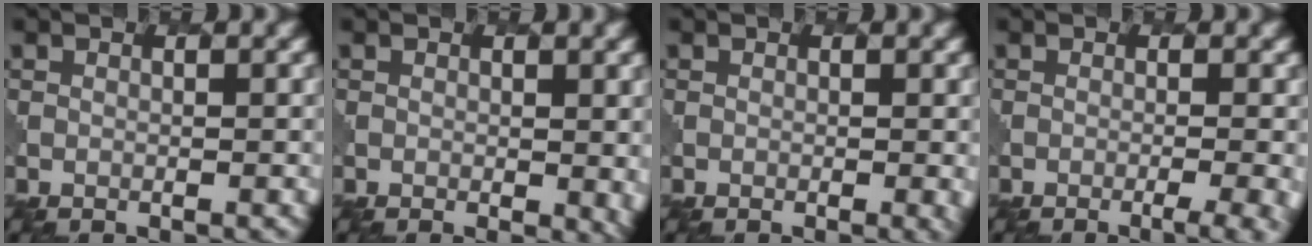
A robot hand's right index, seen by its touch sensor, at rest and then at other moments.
{"total": 3.0, "force": [0.1, 1.5, 2.6], "torque": [-0.030, -0.004, 0.005]}
{"total": 1.4, "force": [-0.1, 0.4, 1.3], "torque": [-0.017, -0.002, 0.000]}
{"total": 3.7, "force": [-1.5, 1.3, 3.2], "torque": [-0.022, 0.006, -0.018]}